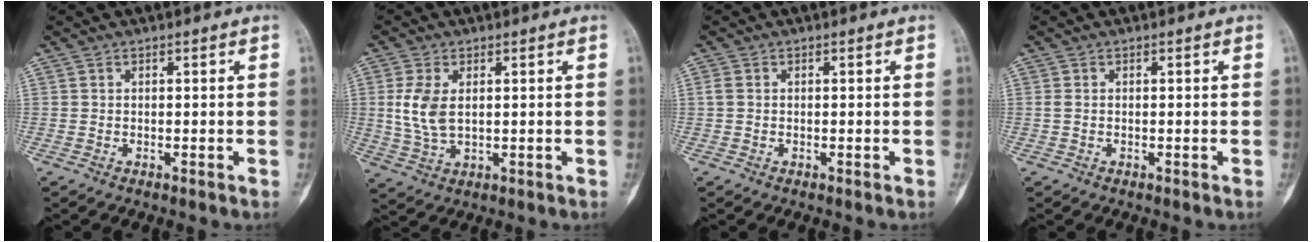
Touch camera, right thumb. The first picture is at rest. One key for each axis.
{"total": 7.1, "fx": 1.2, "fy": 4.0, "fz": 5.7, "tx": -0.122, "ty": -0.005, "tz": 0.030}
{"total": 1.2, "fx": 0.0, "fy": 0.8, "fz": 0.8, "tx": -0.021, "ty": -0.001, "tz": 0.000}
{"total": 0.7, "fx": 0.0, "fy": 0.4, "fz": 0.5, "tx": -0.019, "ty": 0.001, "tz": 0.001}